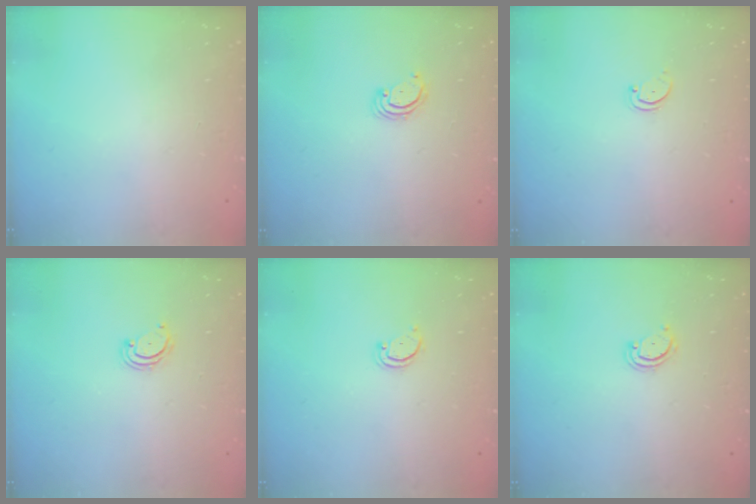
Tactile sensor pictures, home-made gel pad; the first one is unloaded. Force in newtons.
{"total": 2.8, "press": 2.8, "slide": 0.2}
{"total": 1.6, "press": 1.6, "slide": 0.4}
{"total": 2.8, "press": 2.8, "slide": 0.3}
{"total": 1.9, "press": 1.9, "slide": 0.2}
{"total": 2.6, "press": 2.6, "slide": 0.3}